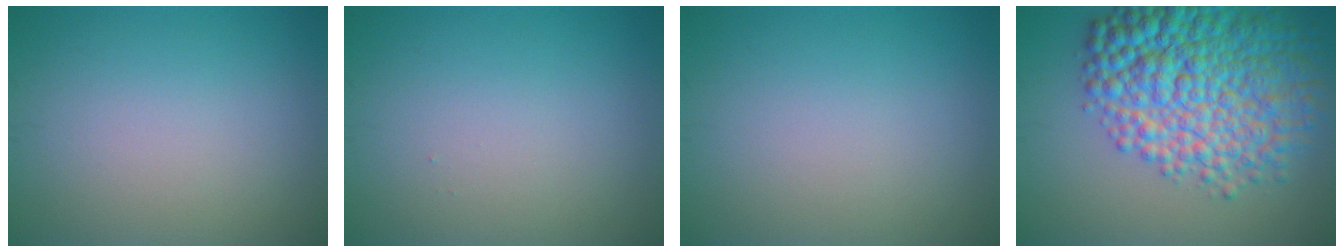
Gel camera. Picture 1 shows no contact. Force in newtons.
{"total": 0.0}
{"total": 0.0}
{"total": 11.5, "press": 11.5, "slide": 0.2}